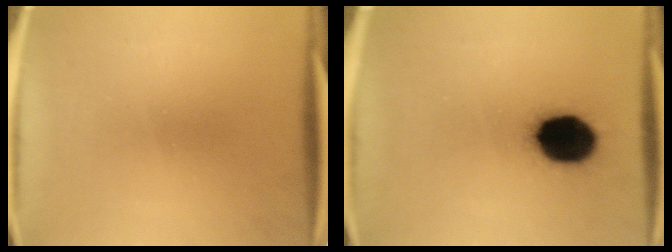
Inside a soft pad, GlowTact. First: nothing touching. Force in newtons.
{"total": 15.6}